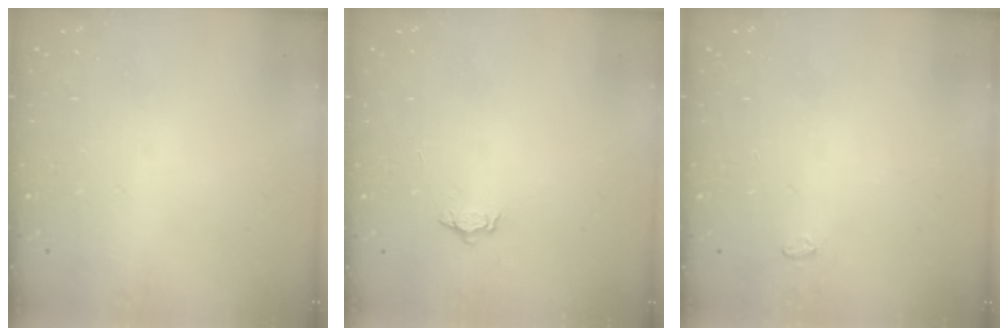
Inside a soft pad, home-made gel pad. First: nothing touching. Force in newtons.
{"total": 3.4, "press": 3.3, "slide": 0.5}
{"total": 2.6, "press": 2.6, "slide": 0.3}